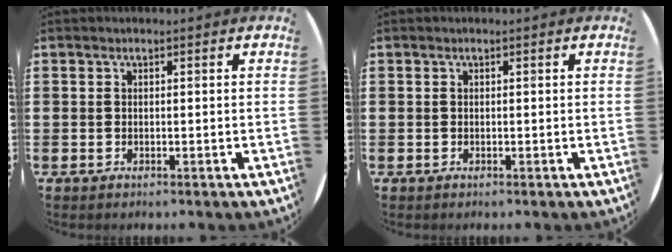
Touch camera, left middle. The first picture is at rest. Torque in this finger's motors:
{"motor_torque": [0.36, -0.60, 0.03, 0.02]}